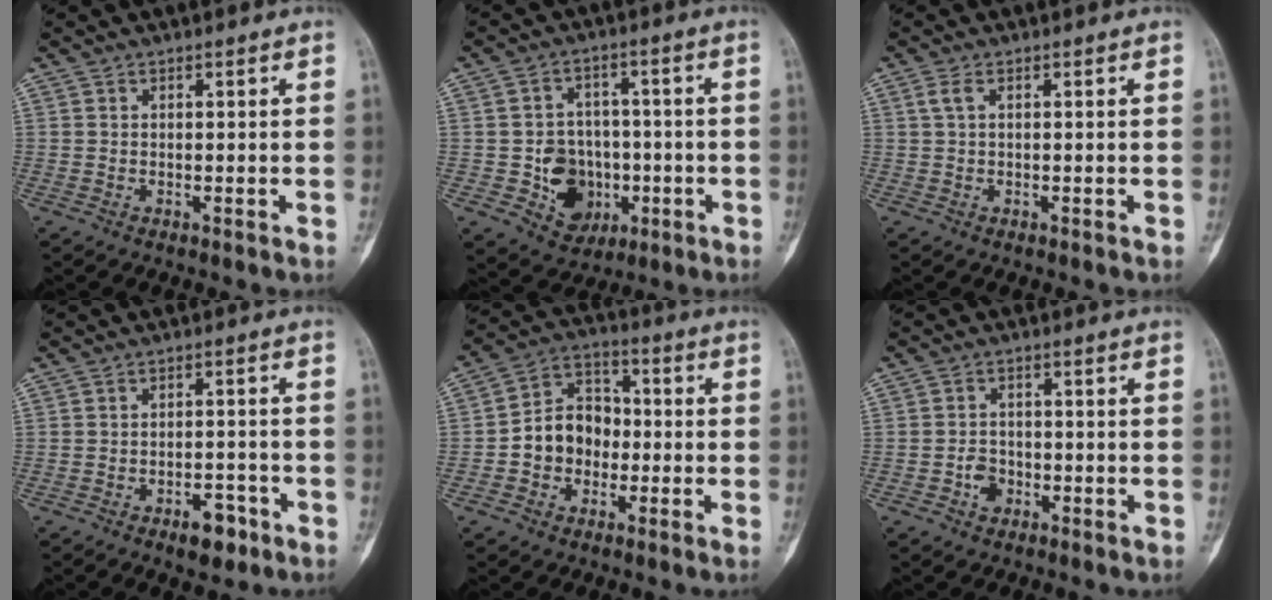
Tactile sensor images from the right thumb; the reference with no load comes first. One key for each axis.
{"total": 10.3, "fx": -2.4, "fy": 8.8, "fz": 4.8, "tx": -0.027, "ty": 0.018, "tz": -0.032}
{"total": 2.0, "fx": 0.6, "fy": 0.9, "fz": 1.6, "tx": -0.043, "ty": 0.008, "tz": 0.017}
{"total": 5.3, "fx": -3.2, "fy": 2.7, "fz": 3.3, "tx": -0.028, "ty": 0.021, "tz": -0.043}
{"total": 10.5, "fx": -1.6, "fy": 8.6, "fz": 5.8, "tx": -0.065, "ty": 0.041, "tz": -0.039}
{"total": 3.3, "fx": -1.4, "fy": 2.6, "fz": 1.5, "tx": -0.007, "ty": 0.014, "tz": -0.027}